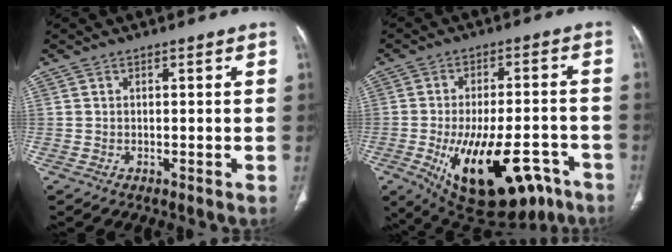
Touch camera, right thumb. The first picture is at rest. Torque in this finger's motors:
{"motor_torque": [2.79, 2.23, 1.35, -1.41, 0.54]}